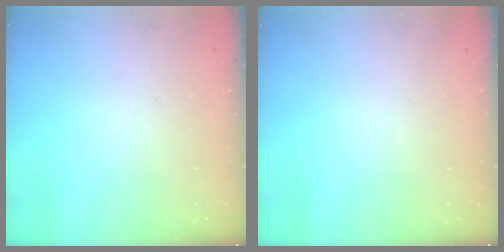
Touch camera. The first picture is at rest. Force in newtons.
{"total": 0.0}